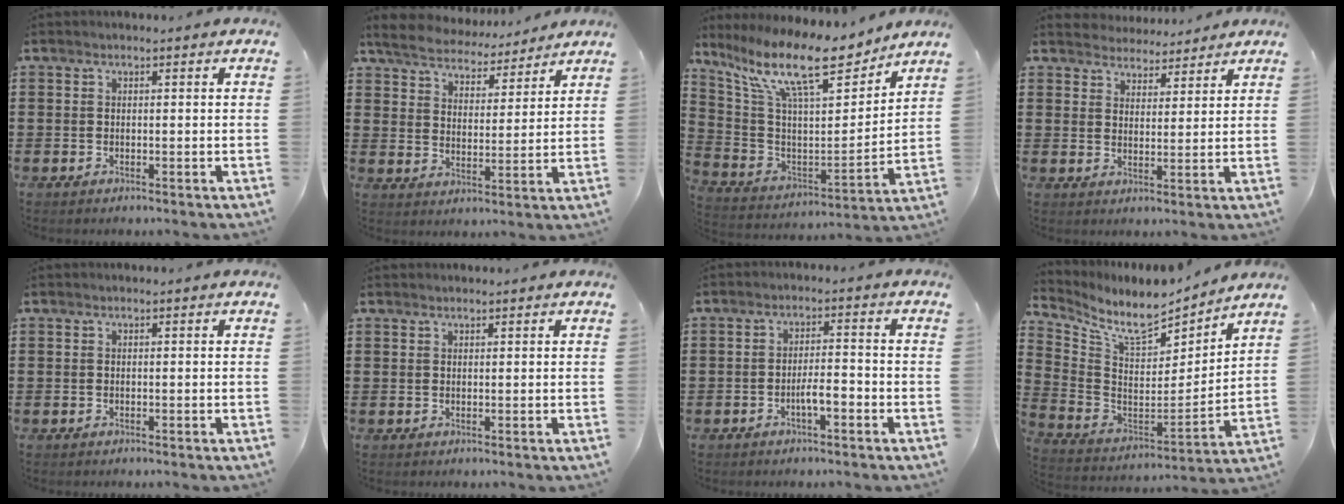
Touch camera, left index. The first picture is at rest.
{"total": 5.2, "force": [5.1, 0.9, 0.7], "torque": [-0.044, -0.032, 0.086]}
{"total": 14.6, "force": [10.8, 3.3, 9.2], "torque": [-0.210, -0.063, 0.182]}
{"total": 3.7, "force": [3.5, 0.9, -0.4], "torque": [-0.008, -0.012, 0.065]}
{"total": 0.0}
{"total": 0.7, "force": [0.7, 0.1, 0.2], "torque": [-0.005, 0.000, 0.013]}
{"total": 3.6, "force": [-1.8, 0.8, 3.0], "torque": [-0.061, 0.005, -0.036]}
{"total": 8.3, "force": [7.1, 2.5, 3.6], "torque": [-0.109, -0.055, 0.122]}